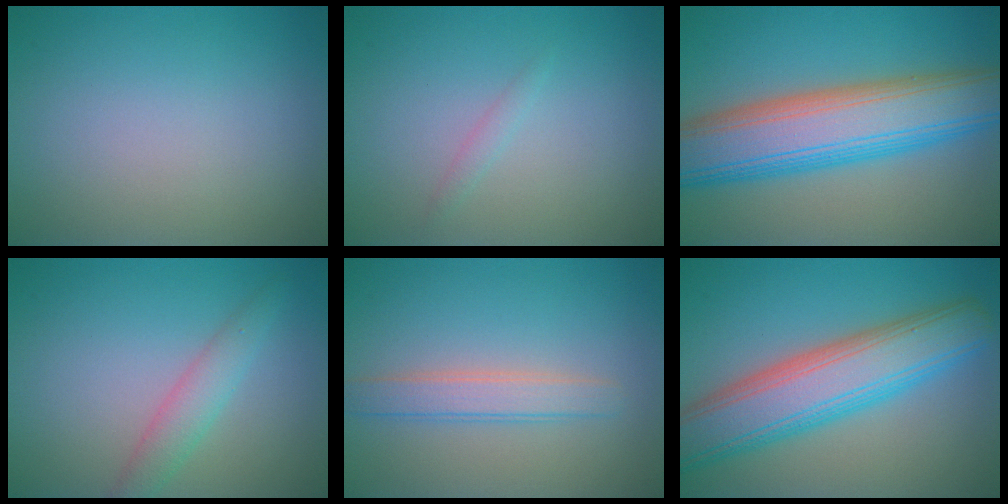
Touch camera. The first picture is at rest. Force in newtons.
{"total": 0.8, "press": 0.8, "slide": 0.1}
{"total": 11.1, "press": 11.1, "slide": 0.2}
{"total": 2.5, "press": 2.5, "slide": 0.1}
{"total": 2.6, "press": 2.6, "slide": 0.2}
{"total": 9.1, "press": 9.1, "slide": 0.3}